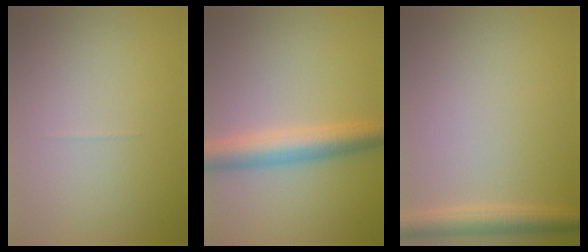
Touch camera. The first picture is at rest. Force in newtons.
{"total": 4.6, "press": 4.6, "slide": 0.1}
{"total": 3.0, "press": 3.0, "slide": 0.1}